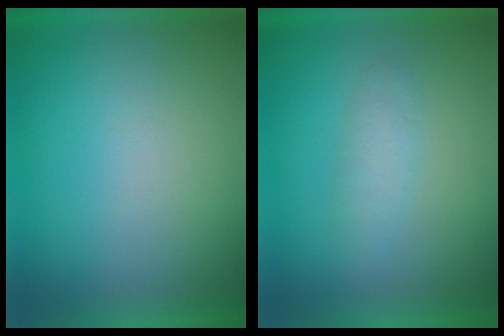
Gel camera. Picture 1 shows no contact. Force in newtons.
{"total": 2.3}